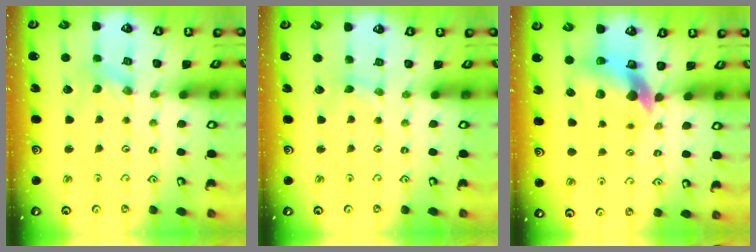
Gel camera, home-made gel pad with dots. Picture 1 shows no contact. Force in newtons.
{"total": 1.3, "press": 1.2, "slide": 0.2}
{"total": 10.4, "press": 10.3, "slide": 1.6}